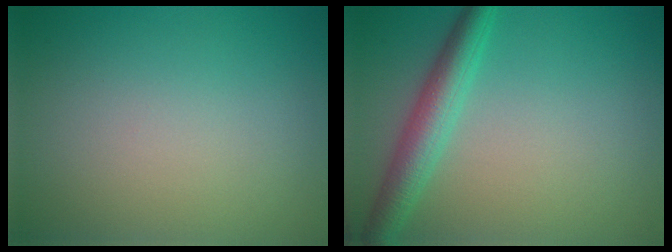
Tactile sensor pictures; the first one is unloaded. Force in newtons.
{"total": 4.0, "press": 4.0, "slide": 0.1}